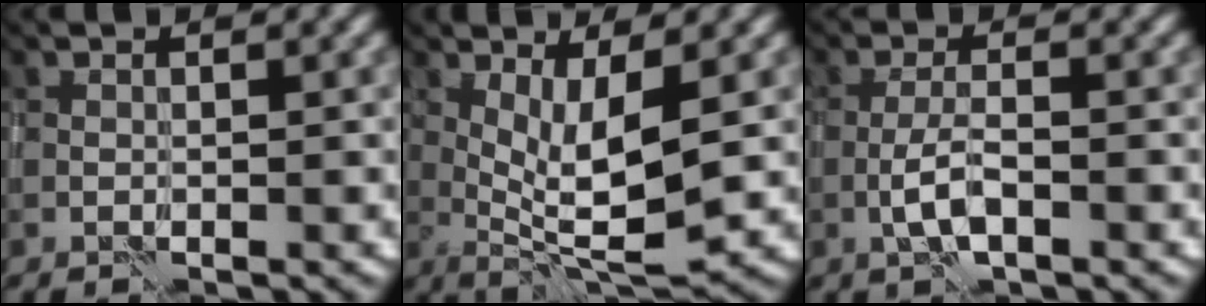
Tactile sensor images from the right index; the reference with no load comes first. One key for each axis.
{"total": 5.6, "fx": 0.5, "fy": 1.2, "fz": 5.4, "tx": -0.097, "ty": -0.013, "tz": 0.017}
{"total": 2.6, "fx": -1.2, "fy": 0.5, "fz": 2.2, "tx": -0.048, "ty": 0.005, "tz": -0.028}